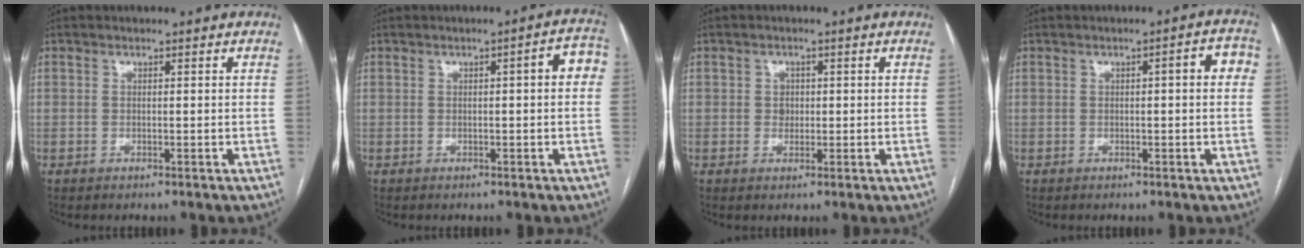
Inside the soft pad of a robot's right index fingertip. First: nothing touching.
{"total": 4.3, "force": [0.4, 0.8, 4.3], "torque": [-0.045, 0.014, -0.001]}
{"total": 1.7, "force": [0.2, 1.5, 0.8], "torque": [-0.009, 0.002, 0.004]}
{"total": 4.0, "force": [0.4, 0.7, 3.9], "torque": [-0.043, 0.015, 0.000]}